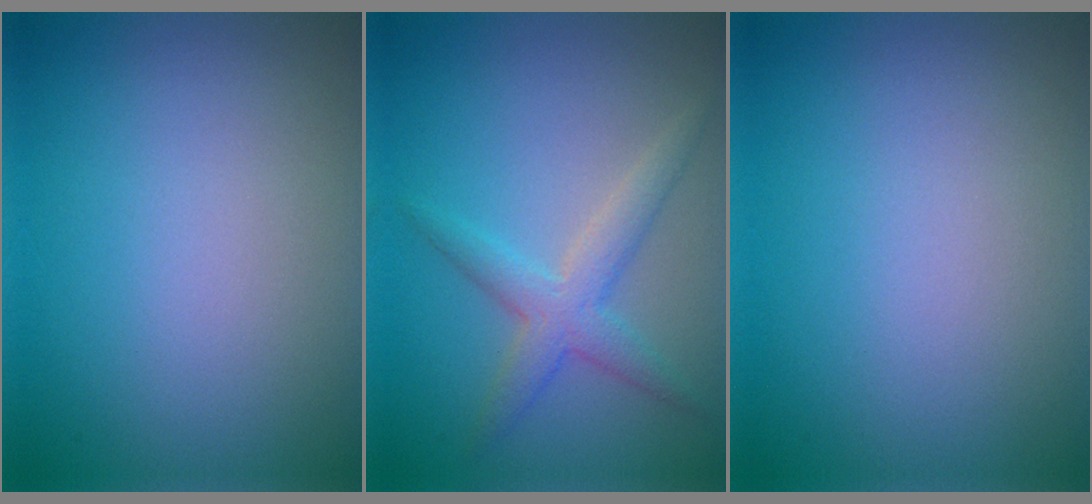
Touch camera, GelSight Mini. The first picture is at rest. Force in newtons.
{"total": 3.1, "press": 3.1, "slide": 0.2}
{"total": 0.0}